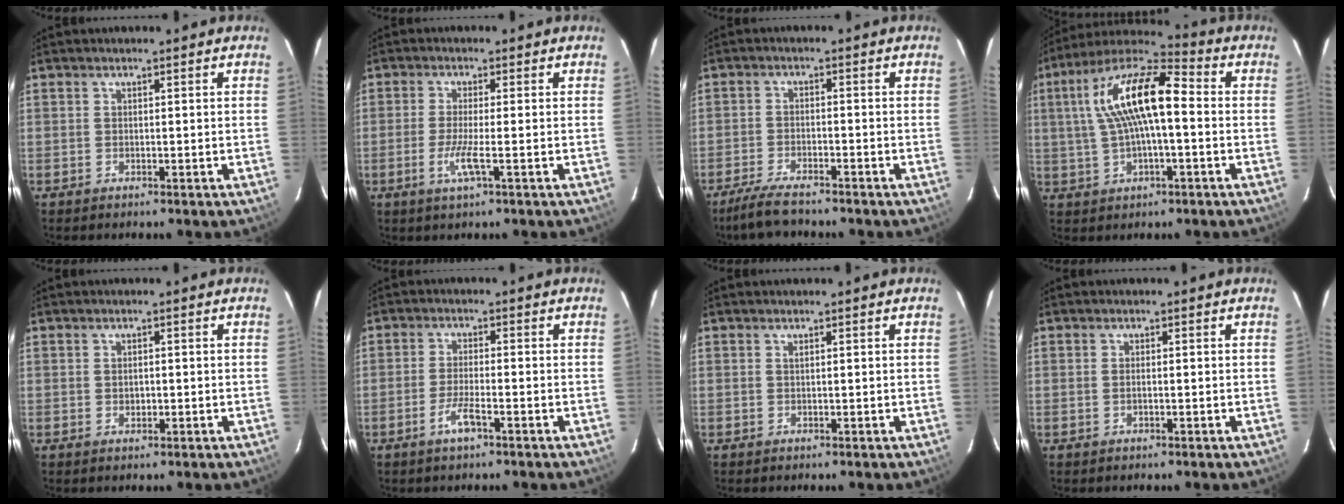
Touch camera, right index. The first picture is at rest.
{"total": 4.2, "force": [-1.5, -0.2, 3.9], "torque": [-0.085, -0.007, -0.034]}
{"total": 6.9, "force": [-5.9, 1.2, 3.3], "torque": [-0.088, -0.017, -0.109]}
{"total": 15.3, "force": [1.3, 4.9, 14.5], "torque": [-0.275, 0.027, 0.015]}
{"total": 1.4, "force": [-0.1, 1.0, 0.9], "torque": [-0.015, 0.003, -0.001]}
{"total": 4.0, "force": [-2.4, 0.5, 3.2], "torque": [-0.072, -0.003, -0.047]}
{"total": 0.0}
{"total": 0.7, "force": [-0.1, 0.2, 0.7], "torque": [-0.016, 0.002, -0.004]}